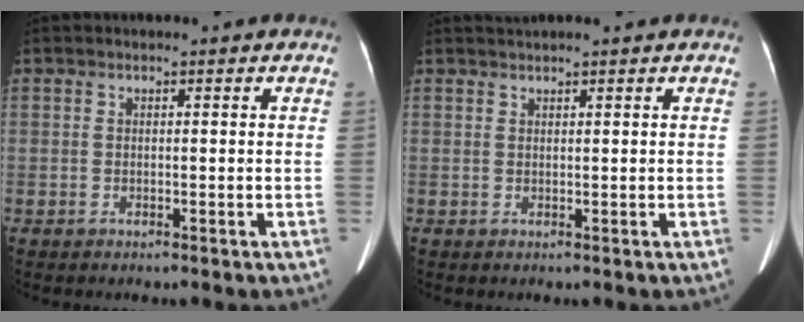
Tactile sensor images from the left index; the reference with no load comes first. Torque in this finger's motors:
{"motor_torque": [-0.04, -0.14, -0.32, 0.00]}